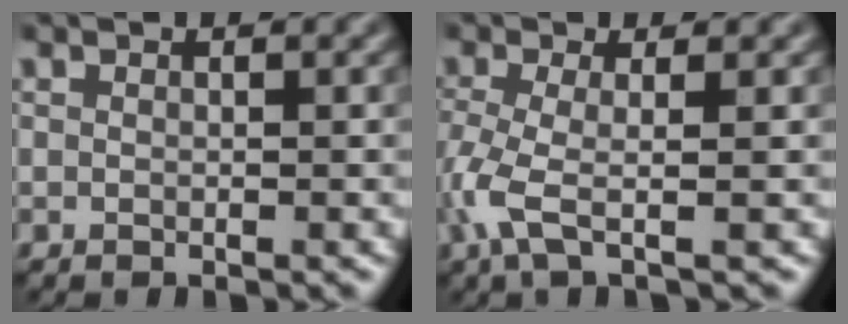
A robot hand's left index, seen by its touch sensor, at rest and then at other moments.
{"total": 3.7, "force": [-1.3, 0.7, 3.4], "torque": [-0.090, -0.009, -0.034]}